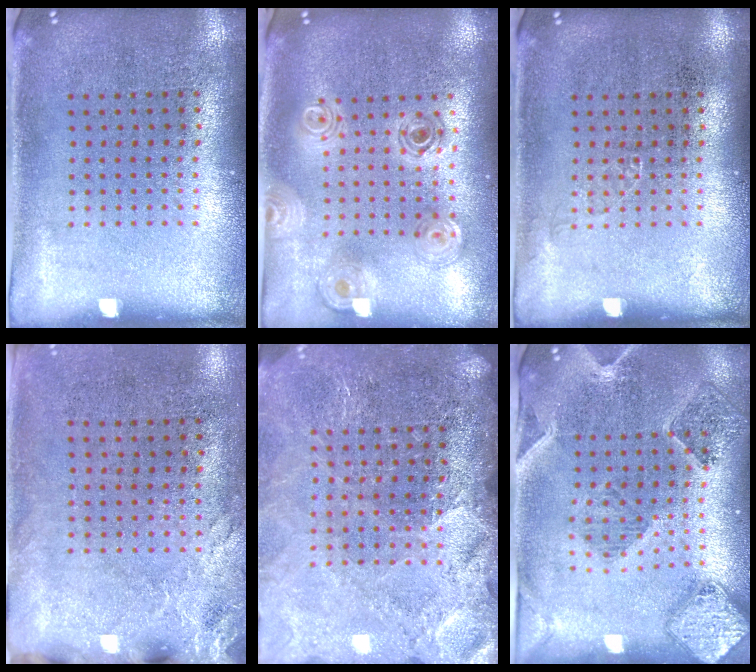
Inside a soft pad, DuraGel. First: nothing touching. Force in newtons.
{"total": 1.1, "press": 1.1, "slide": 0.3}
{"total": 0.6, "press": 0.6, "slide": 0.1}
{"total": 2.6, "press": 2.1, "slide": 1.5}
{"total": 3.3, "press": 3.0, "slide": 1.4}
{"total": 1.5, "press": 1.5, "slide": 0.3}